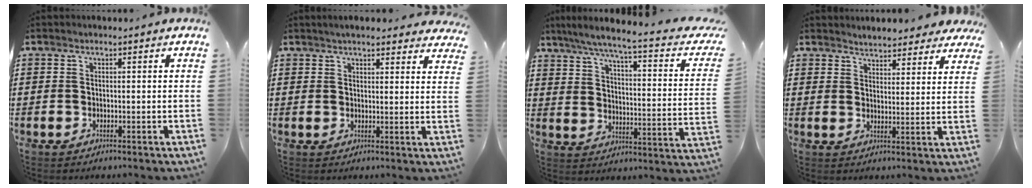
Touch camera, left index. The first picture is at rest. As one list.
[{"total": 3.4, "force": [3.3, 0.3, 0.7], "torque": [-0.023, -0.005, 0.061]}, {"total": 6.5, "force": [4.6, -0.4, 4.5], "torque": [-0.106, -0.040, 0.071]}, {"total": 3.9, "force": [3.9, 0.6, 0.1], "torque": [-0.016, -0.010, 0.073]}]